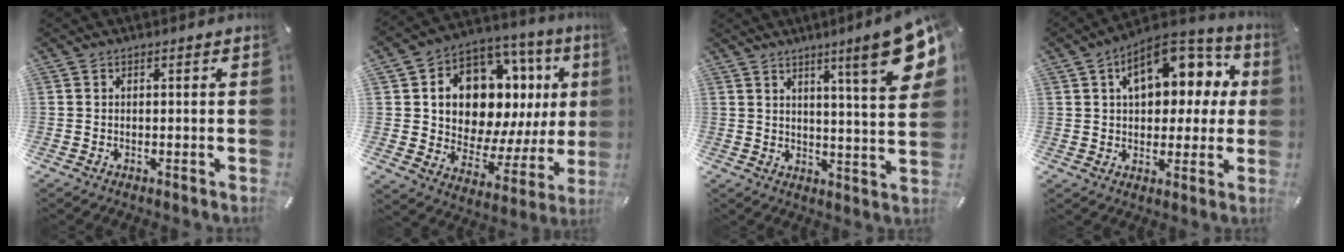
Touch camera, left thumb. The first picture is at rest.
{"total": 16.1, "force": [6.5, 10.3, 10.4], "torque": [-0.159, -0.056, 0.112]}
{"total": 15.9, "force": [8.3, 2.5, 13.3], "torque": [-0.190, -0.046, 0.122]}
{"total": 15.1, "force": [5.6, 9.6, 10.2], "torque": [-0.150, -0.017, 0.099]}